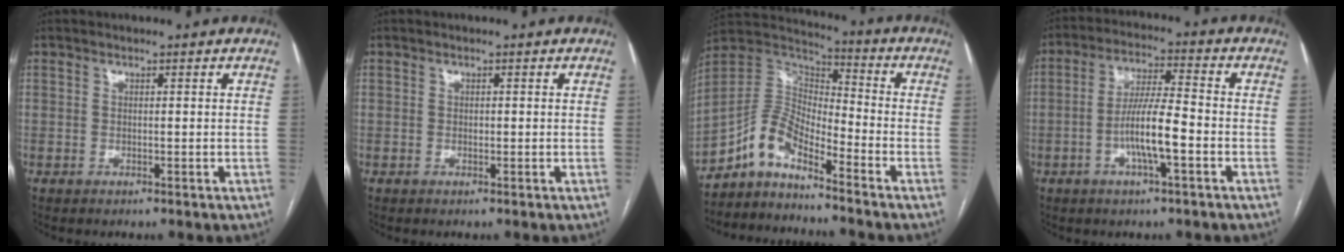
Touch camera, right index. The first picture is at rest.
{"total": 0.5, "force": [0.0, 0.4, 0.3], "torque": [-0.006, 0.001, 0.001]}
{"total": 8.9, "force": [-7.0, 2.7, 4.7], "torque": [-0.105, 0.032, -0.137]}
{"total": 8.6, "force": [-2.6, 1.1, 8.1], "torque": [-0.155, 0.007, -0.050]}